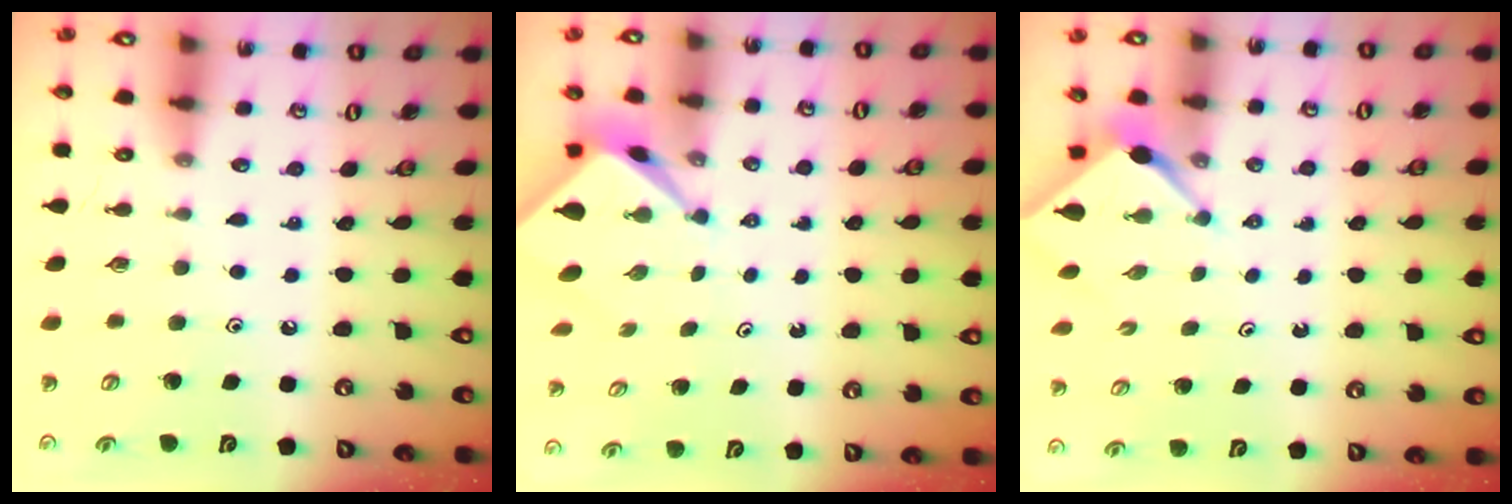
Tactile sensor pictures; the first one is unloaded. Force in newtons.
{"total": 2.9, "press": 2.9, "slide": 0.1}
{"total": 2.5, "press": 2.5, "slide": 0.3}